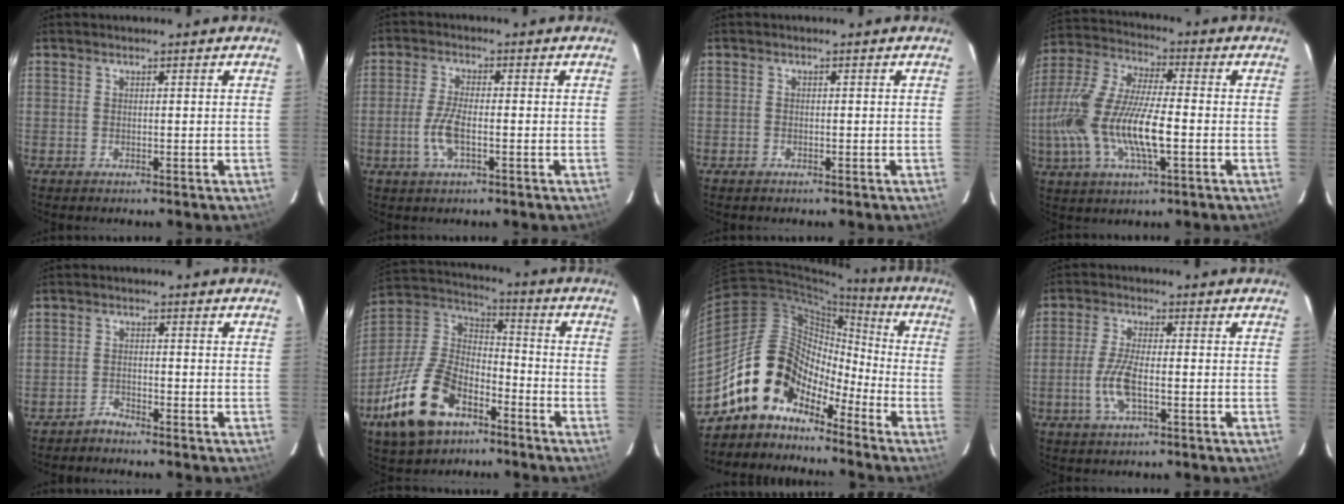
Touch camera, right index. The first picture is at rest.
{"total": 5.6, "force": [-1.8, 1.8, 5.0], "torque": [-0.111, 0.000, -0.037]}
{"total": 0.8, "force": [-0.7, 0.4, 0.0], "torque": [-0.004, 0.002, -0.014]}
{"total": 18.5, "force": [-3.8, 5.5, 17.2], "torque": [-0.354, -0.008, -0.078]}
{"total": 2.0, "force": [-2.0, 0.2, 0.0], "torque": [-0.004, 0.001, -0.041]}
{"total": 20.2, "force": [-11.0, 11.5, 12.5], "torque": [-0.278, -0.002, -0.196]}
{"total": 12.4, "force": [-9.4, 6.9, 4.2], "torque": [-0.074, 0.035, -0.187]}
{"total": 6.6, "force": [-2.0, 2.1, 6.0], "torque": [-0.131, -0.001, -0.040]}